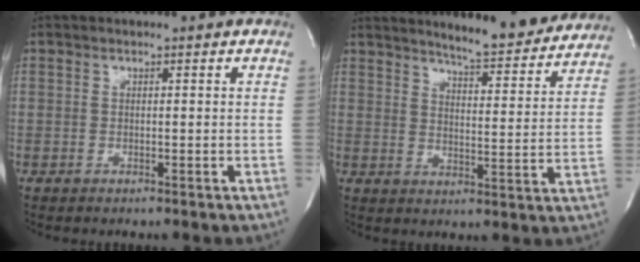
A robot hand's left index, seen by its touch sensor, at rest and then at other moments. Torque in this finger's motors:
{"motor_torque": [-0.10, 0.09, 0.44, 0.09]}